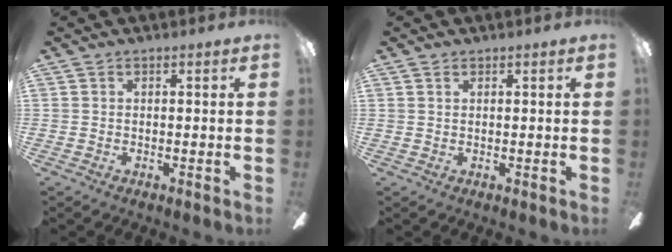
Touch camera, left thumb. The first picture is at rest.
{"total": 0.6, "force": [0.4, 0.3, 0.3], "torque": [-0.009, 0.003, 0.008]}